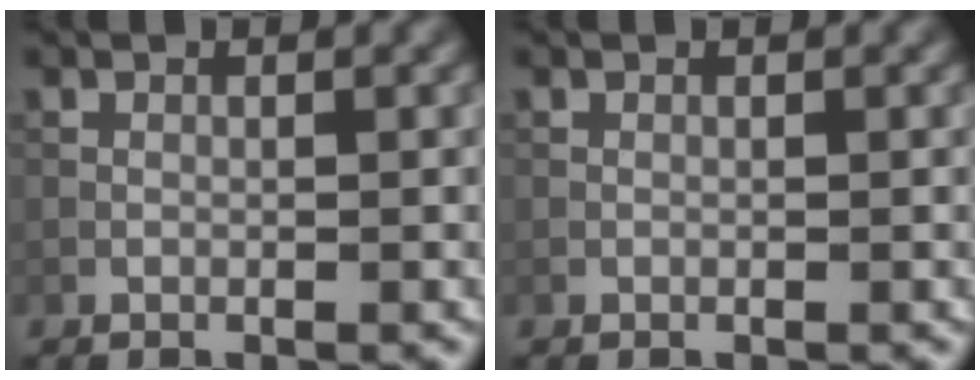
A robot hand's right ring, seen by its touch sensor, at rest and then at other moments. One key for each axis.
{"total": 0.0}